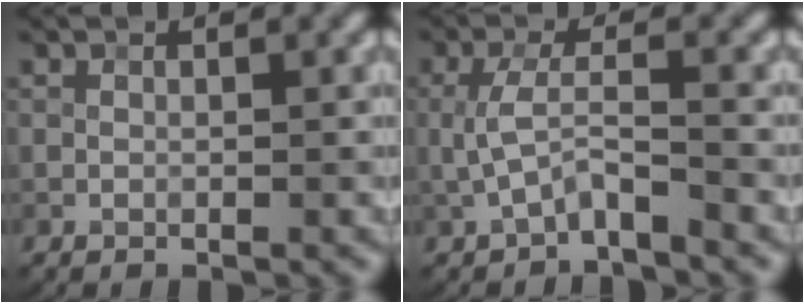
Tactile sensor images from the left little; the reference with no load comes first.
{"total": 2.6, "force": [-1.1, 0.5, 2.3], "torque": [-0.049, 0.011, -0.025]}